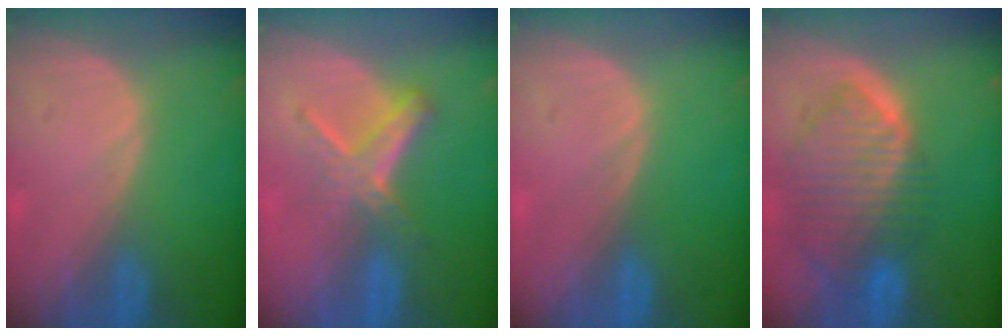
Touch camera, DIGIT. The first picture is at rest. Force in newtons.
{"total": 6.1, "press": 5.2, "slide": 3.2}
{"total": 0.0}
{"total": 9.9, "press": 8.4, "slide": 5.2}